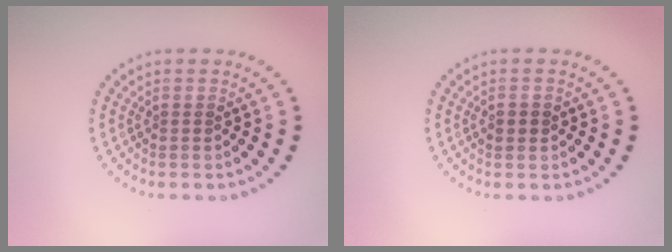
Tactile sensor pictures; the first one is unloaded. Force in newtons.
{"total": 1.6, "press": 1.6, "slide": 0.2}